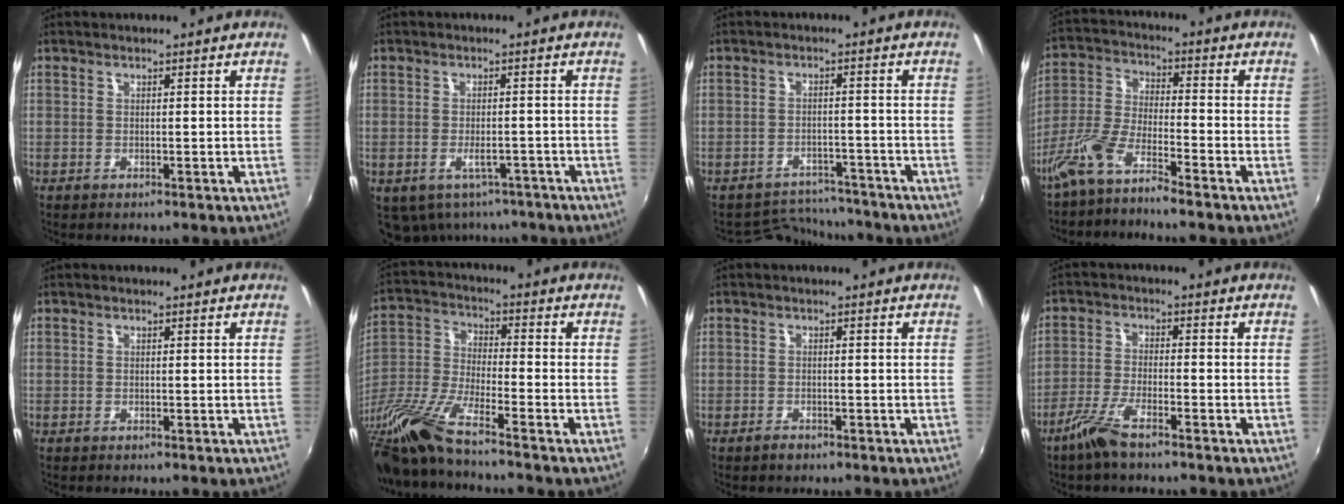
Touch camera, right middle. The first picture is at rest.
{"total": 7.7, "force": [-5.1, 4.7, 3.5], "torque": [-0.070, -0.010, -0.059]}
{"total": 7.9, "force": [-7.6, 2.3, 0.2], "torque": [-0.018, 0.013, -0.109]}
{"total": 7.1, "force": [-5.4, 0.8, 4.5], "torque": [-0.105, 0.004, -0.110]}
{"total": 0.0}
{"total": 13.5, "force": [-10.8, 0.6, 8.1], "torque": [-0.176, -0.027, -0.220]}
{"total": 1.3, "force": [-1.1, 0.7, 0.4], "torque": [-0.010, 0.000, -0.018]}
{"total": 6.1, "force": [-4.5, 1.0, 4.0], "torque": [-0.096, -0.007, -0.090]}